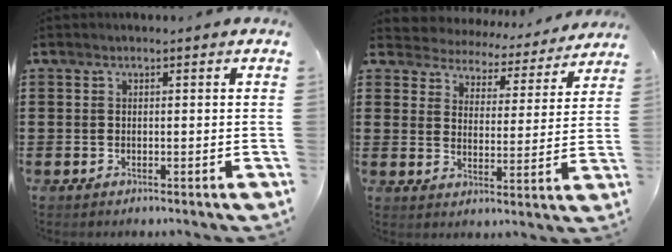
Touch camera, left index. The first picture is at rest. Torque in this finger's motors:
{"motor_torque": [2.14, 0.00, 0.15, -0.01]}